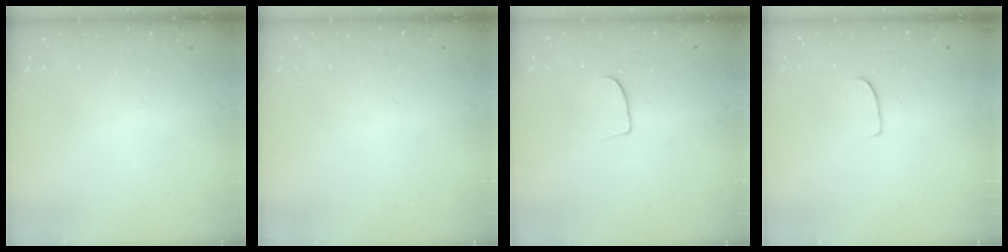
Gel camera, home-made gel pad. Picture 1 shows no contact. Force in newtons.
{"total": 0.0}
{"total": 6.8, "press": 6.8, "slide": 0.6}
{"total": 5.3, "press": 5.3, "slide": 0.5}